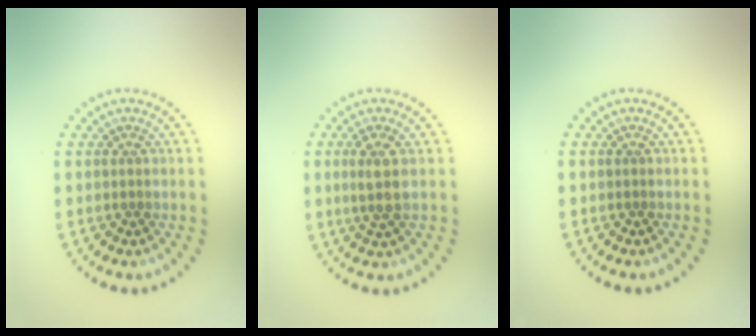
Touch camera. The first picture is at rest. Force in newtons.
{"total": 2.1, "press": 1.8, "slide": 1.0}
{"total": 0.0}